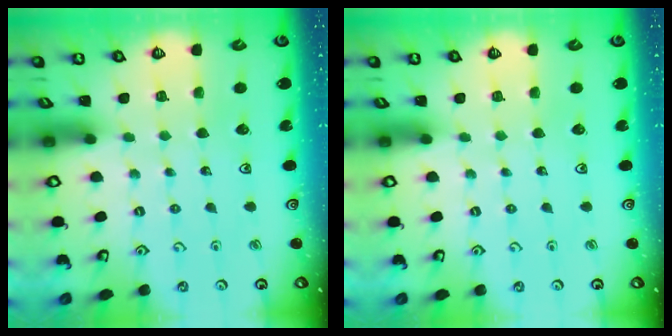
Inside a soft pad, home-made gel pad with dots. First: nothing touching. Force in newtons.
{"total": 0.0}